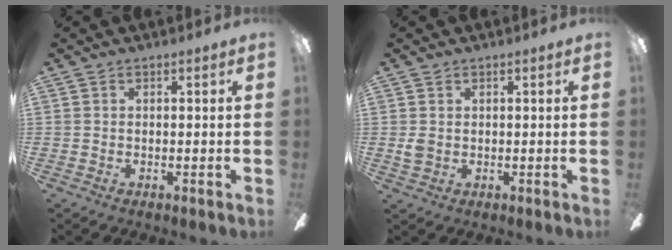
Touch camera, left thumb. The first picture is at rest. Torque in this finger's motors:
{"motor_torque": [0.29, 0.59, 0.07, -0.34, 0.01]}